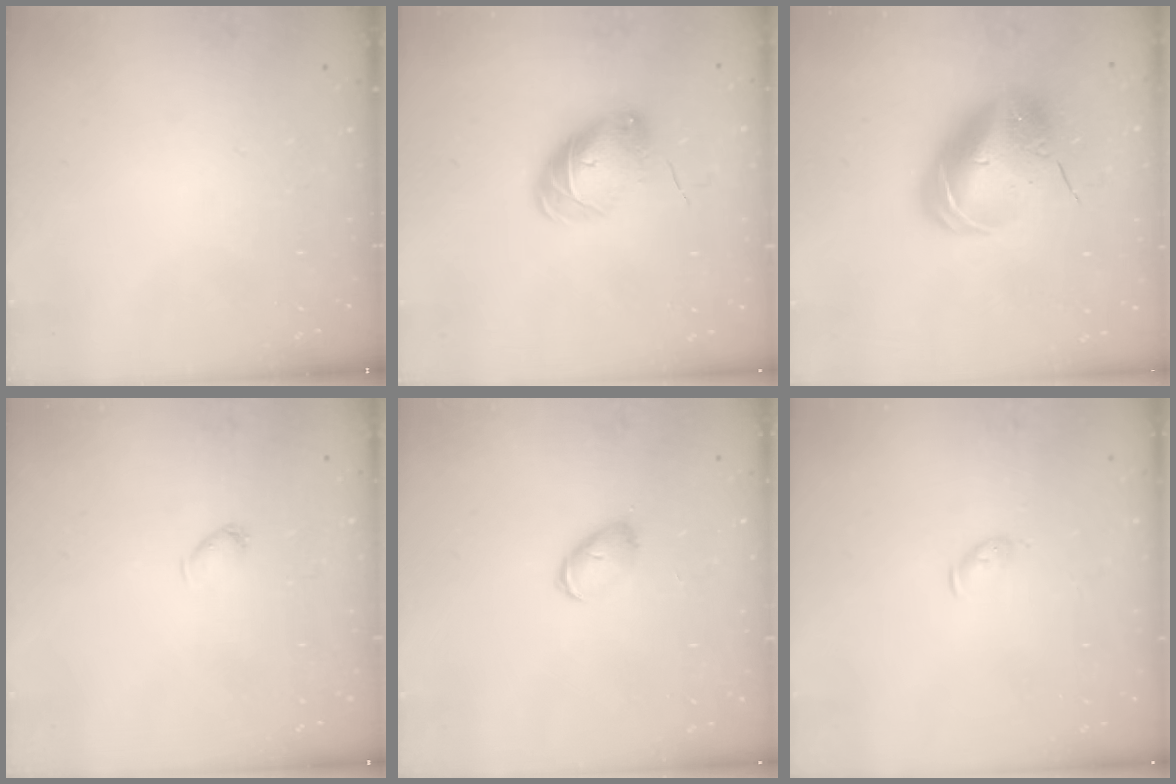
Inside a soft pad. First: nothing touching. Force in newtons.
{"total": 8.5, "press": 8.5, "slide": 0.4}
{"total": 17.1, "press": 16.8, "slide": 3.0}
{"total": 2.5, "press": 2.4, "slide": 0.4}
{"total": 5.8, "press": 5.7, "slide": 0.7}
{"total": 3.6, "press": 3.5, "slide": 0.7}